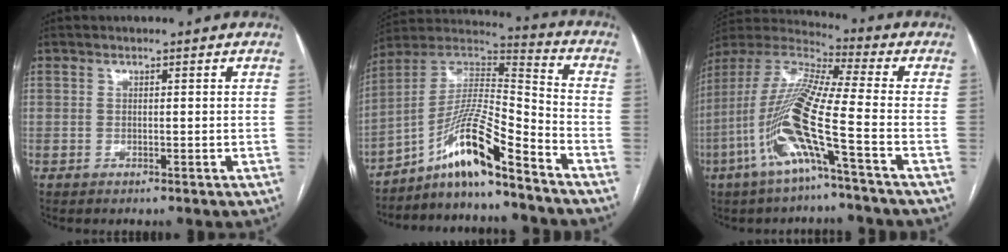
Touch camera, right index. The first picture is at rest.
{"total": 13.1, "force": [-9.3, 0.5, 9.2], "torque": [-0.172, 0.019, -0.168]}
{"total": 16.0, "force": [-5.8, 0.2, 14.9], "torque": [-0.319, -0.005, -0.121]}